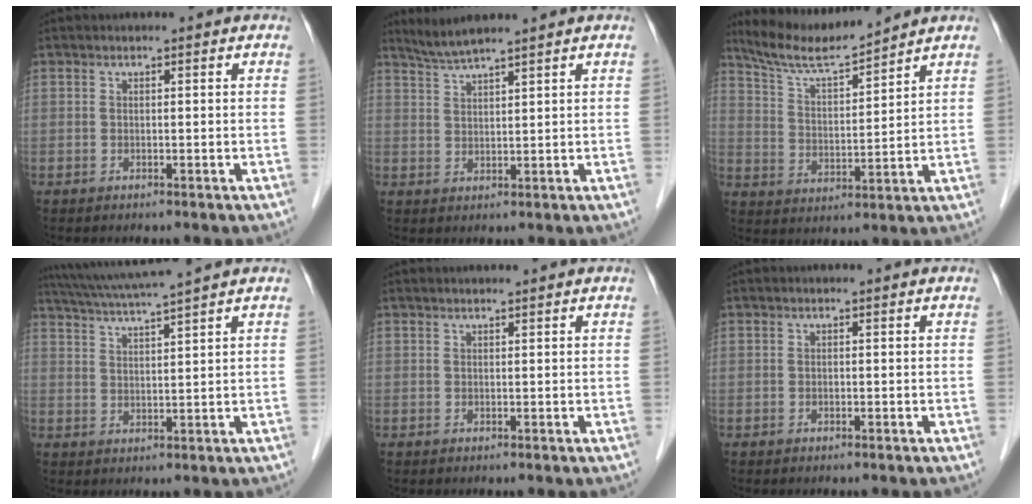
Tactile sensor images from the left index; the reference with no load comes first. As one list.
[{"total": 4.3, "force": [3.9, -0.8, 1.7], "torque": [-0.040, 0.010, 0.080]}, {"total": 9.0, "force": [8.5, -0.5, 2.7], "torque": [-0.064, 0.005, 0.166]}, {"total": 8.3, "force": [7.4, -1.7, 3.4], "torque": [-0.065, 0.012, 0.124]}, {"total": 1.2, "force": [1.1, -0.1, 0.4], "torque": [-0.006, 0.009, 0.023]}, {"total": 0.0}]